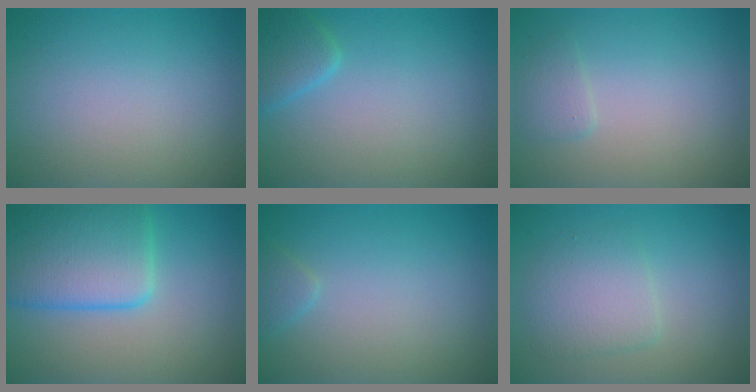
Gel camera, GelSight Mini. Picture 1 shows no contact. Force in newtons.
{"total": 2.3, "press": 2.3, "slide": 0.2}
{"total": 1.1, "press": 1.1, "slide": 0.2}
{"total": 8.0, "press": 8.0, "slide": 0.3}
{"total": 1.1, "press": 1.1, "slide": 0.1}
{"total": 3.0, "press": 3.0, "slide": 0.1}